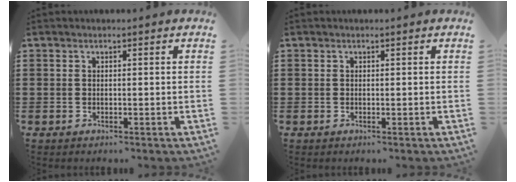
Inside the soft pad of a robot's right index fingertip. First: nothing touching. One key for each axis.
{"total": 0.0}